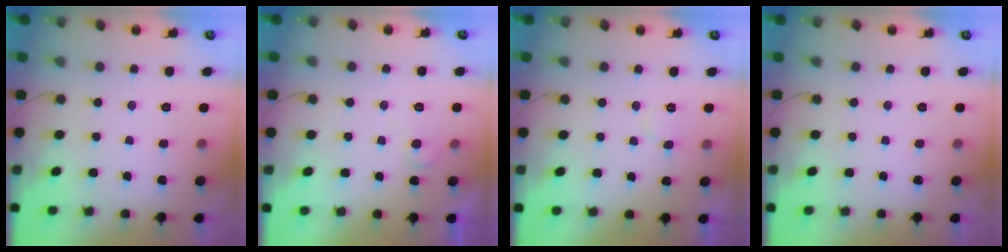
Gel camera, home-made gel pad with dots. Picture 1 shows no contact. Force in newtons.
{"total": 4.9, "press": 4.8, "slide": 0.5}
{"total": 5.6, "press": 5.6, "slide": 0.5}
{"total": 0.0}